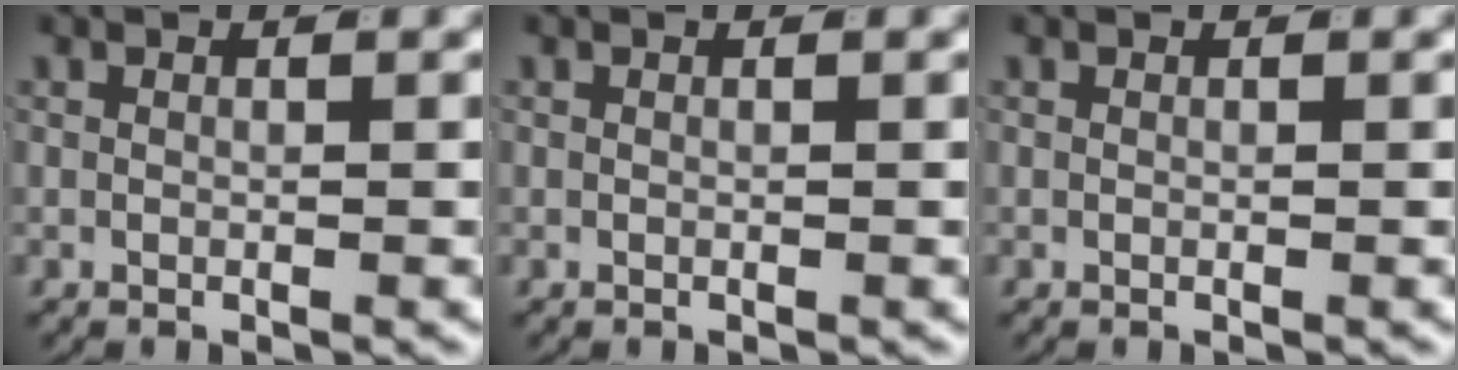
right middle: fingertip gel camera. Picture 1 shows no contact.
{"total": 0.0}
{"total": 0.0}